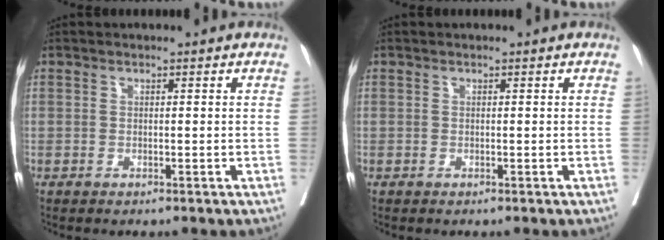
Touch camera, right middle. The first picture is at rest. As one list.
[{"total": 0.0}]